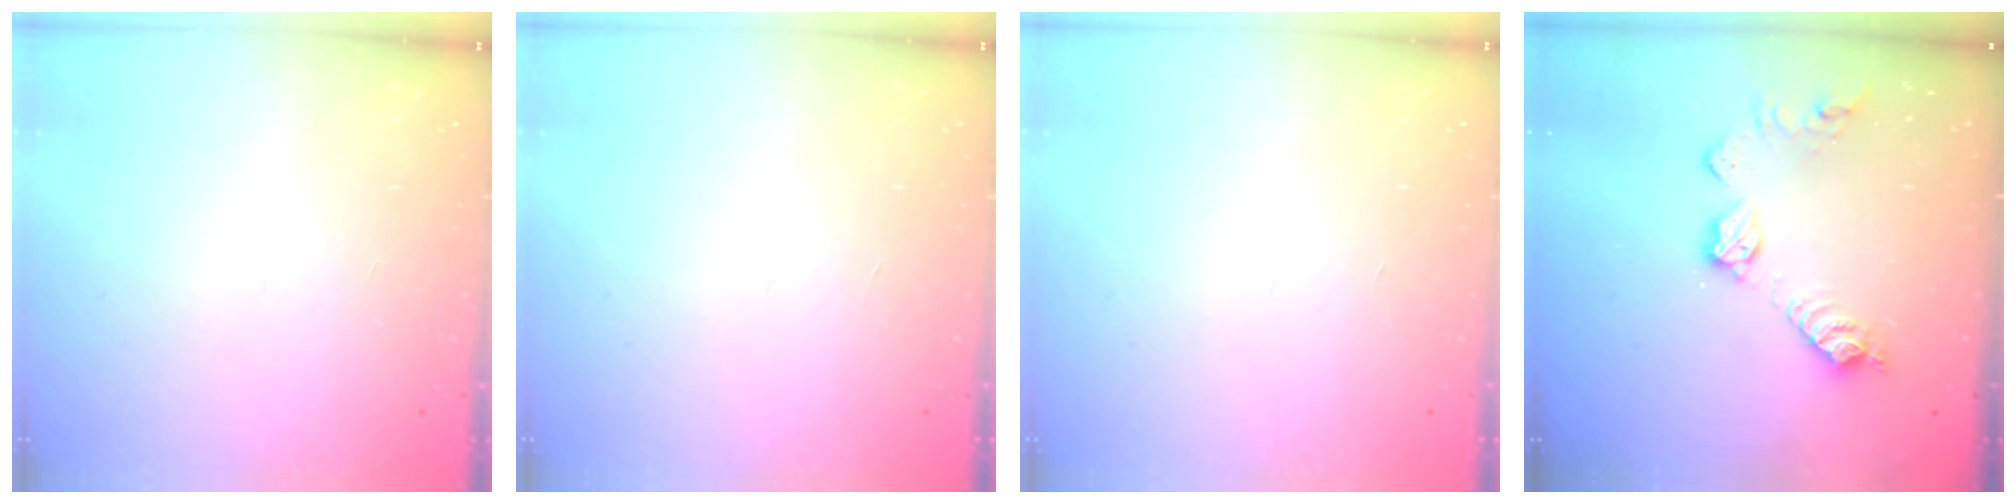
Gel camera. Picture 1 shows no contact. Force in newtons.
{"total": 0.0}
{"total": 0.0}
{"total": 10.8, "press": 10.8, "slide": 0.6}